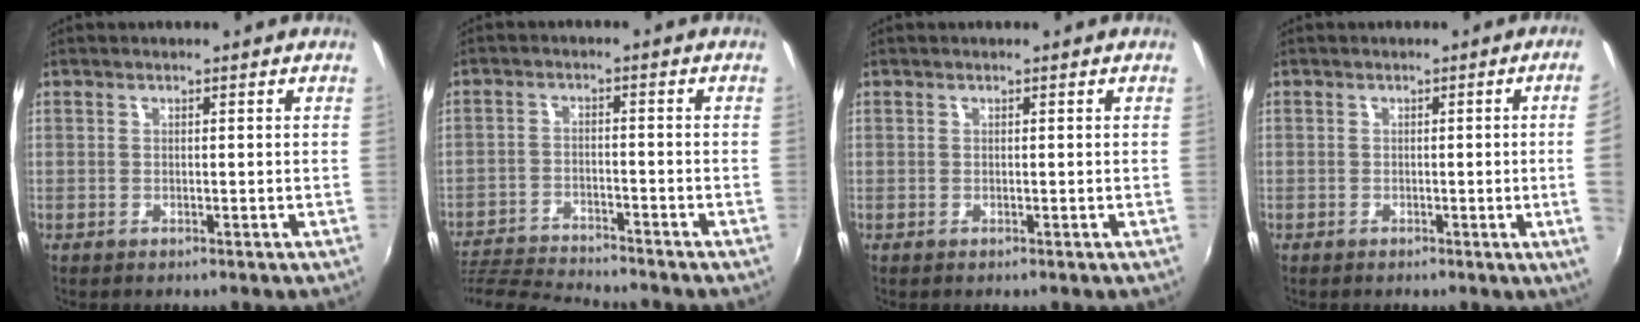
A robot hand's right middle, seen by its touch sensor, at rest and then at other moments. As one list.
[{"total": 12.7, "force": [-11.9, 1.5, 4.2], "torque": [-0.110, -0.015, -0.210]}, {"total": 0.0}, {"total": 4.8, "force": [0.1, -1.8, 4.4], "torque": [-0.068, -0.008, 0.007]}]